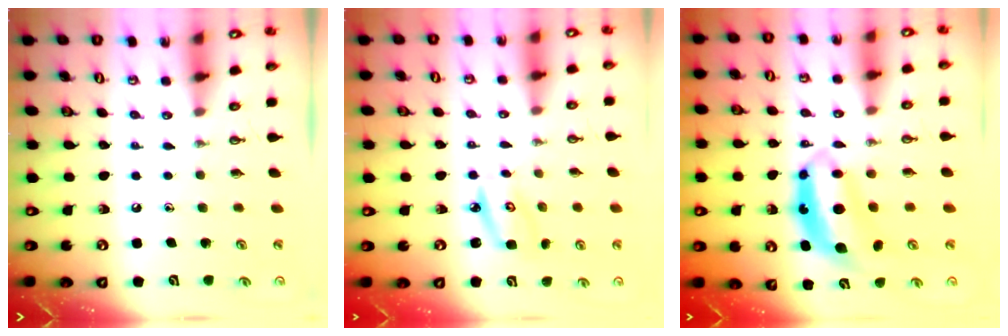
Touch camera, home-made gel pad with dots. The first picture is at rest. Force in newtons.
{"total": 5.4, "press": 5.4, "slide": 0.4}
{"total": 8.1, "press": 8.1, "slide": 0.2}